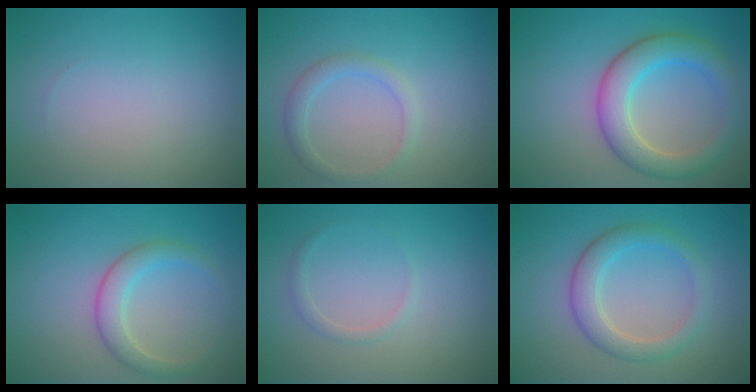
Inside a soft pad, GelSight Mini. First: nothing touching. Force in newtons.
{"total": 1.8, "press": 1.8, "slide": 0.1}
{"total": 5.5, "press": 5.5, "slide": 0.2}
{"total": 2.7, "press": 2.7, "slide": 0.2}
{"total": 0.9, "press": 0.9, "slide": 0.1}
{"total": 3.5, "press": 3.4, "slide": 0.3}